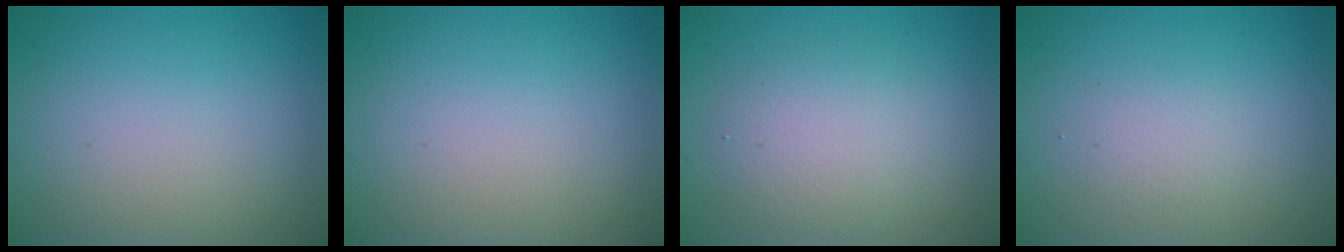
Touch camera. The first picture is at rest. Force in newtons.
{"total": 0.0}
{"total": 3.4, "press": 3.4, "slide": 0.3}
{"total": 1.5, "press": 1.5, "slide": 0.1}